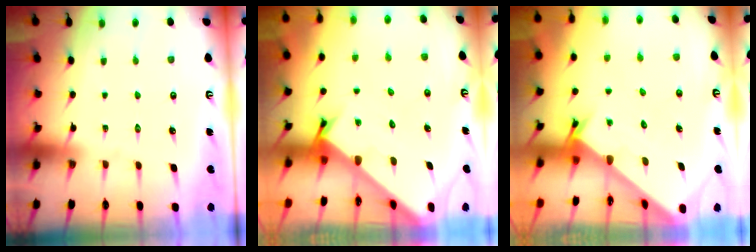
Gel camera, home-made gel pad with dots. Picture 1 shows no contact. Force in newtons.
{"total": 2.3, "press": 2.3, "slide": 0.2}
{"total": 2.4, "press": 2.4, "slide": 0.2}